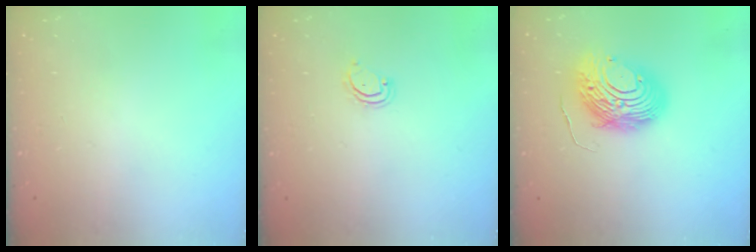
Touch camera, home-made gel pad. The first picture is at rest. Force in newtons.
{"total": 2.9, "press": 2.9, "slide": 0.3}
{"total": 12.2, "press": 12.2, "slide": 1.2}